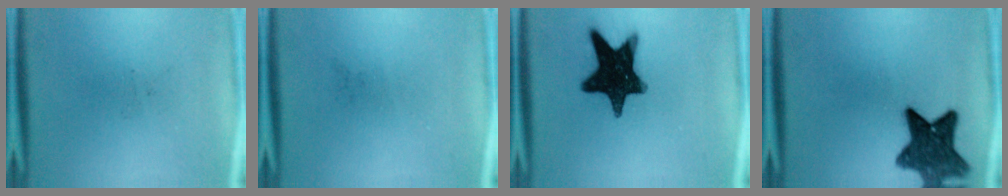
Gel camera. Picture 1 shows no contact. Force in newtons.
{"total": 0.0}
{"total": 16.6}
{"total": 9.9}